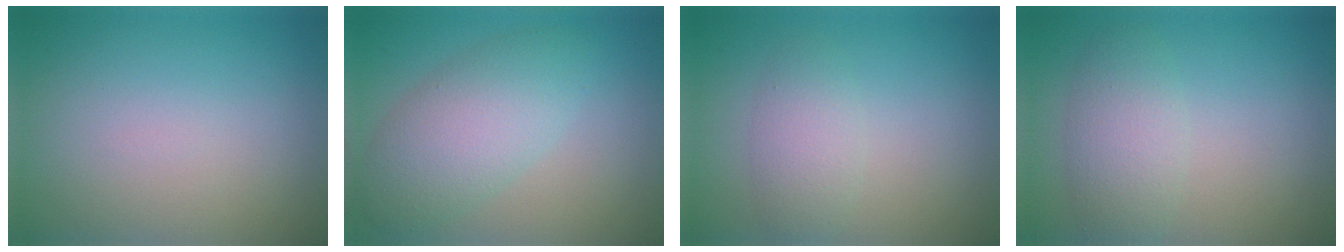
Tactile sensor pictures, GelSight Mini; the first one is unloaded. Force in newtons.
{"total": 5.3, "press": 5.3, "slide": 0.1}
{"total": 2.5, "press": 2.5, "slide": 0.2}
{"total": 3.3, "press": 3.3, "slide": 0.3}